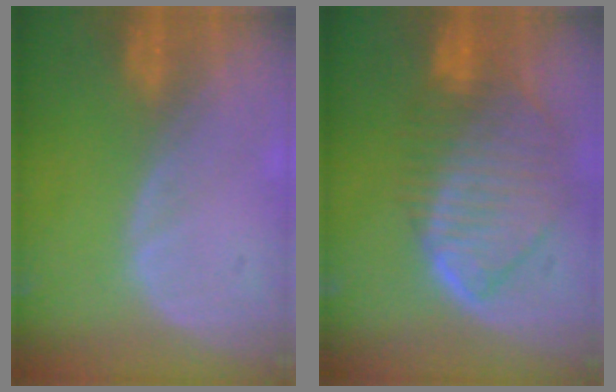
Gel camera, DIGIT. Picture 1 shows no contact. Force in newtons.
{"total": 9.9, "press": 8.6, "slide": 4.9}